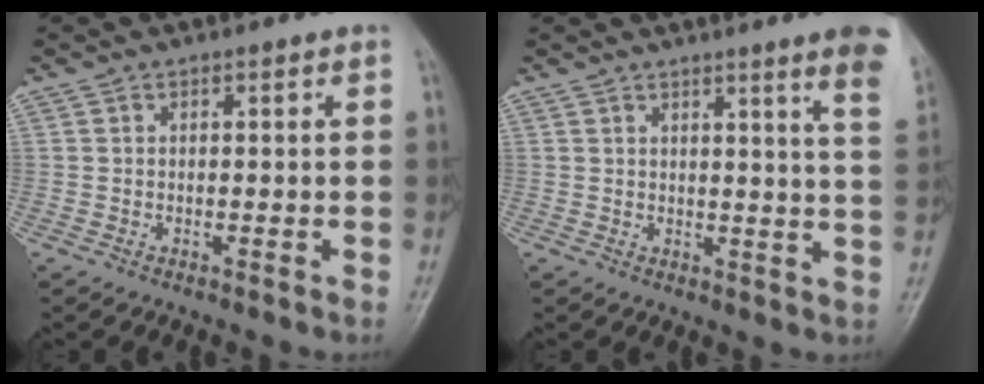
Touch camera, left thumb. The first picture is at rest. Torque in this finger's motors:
{"motor_torque": [2.28, 1.17, 1.41, -1.35, 0.03]}